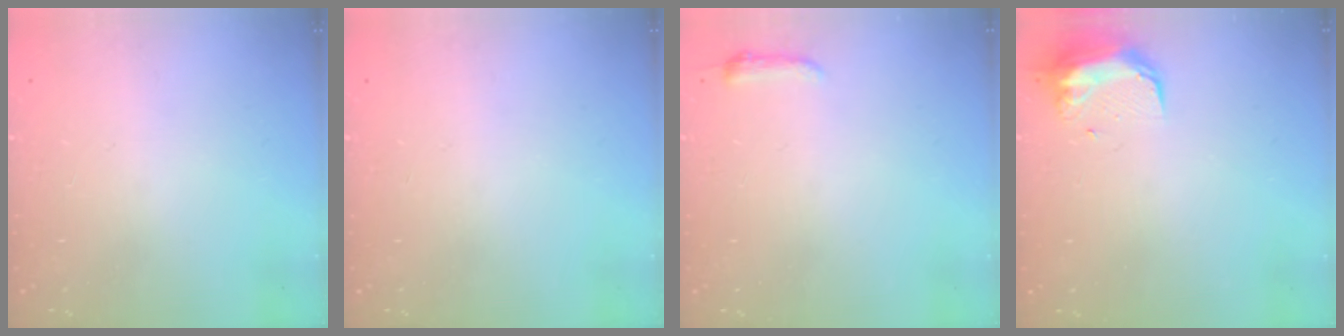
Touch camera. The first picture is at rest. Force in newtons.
{"total": 0.0}
{"total": 3.6, "press": 3.5, "slide": 0.6}
{"total": 9.2, "press": 9.2, "slide": 0.6}